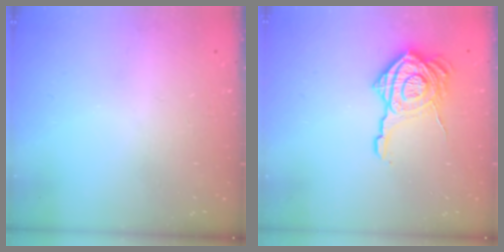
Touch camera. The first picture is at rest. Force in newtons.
{"total": 17.6, "press": 17.5, "slide": 1.1}